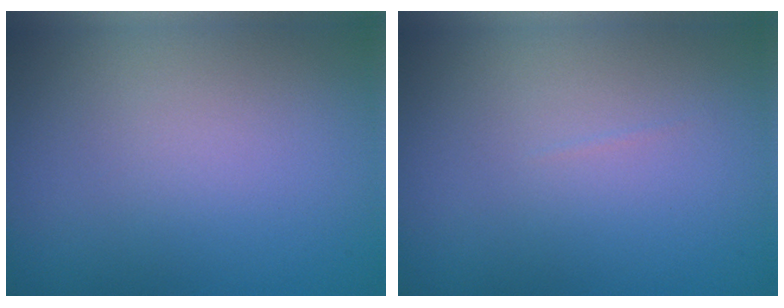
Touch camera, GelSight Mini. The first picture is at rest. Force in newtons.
{"total": 0.0}